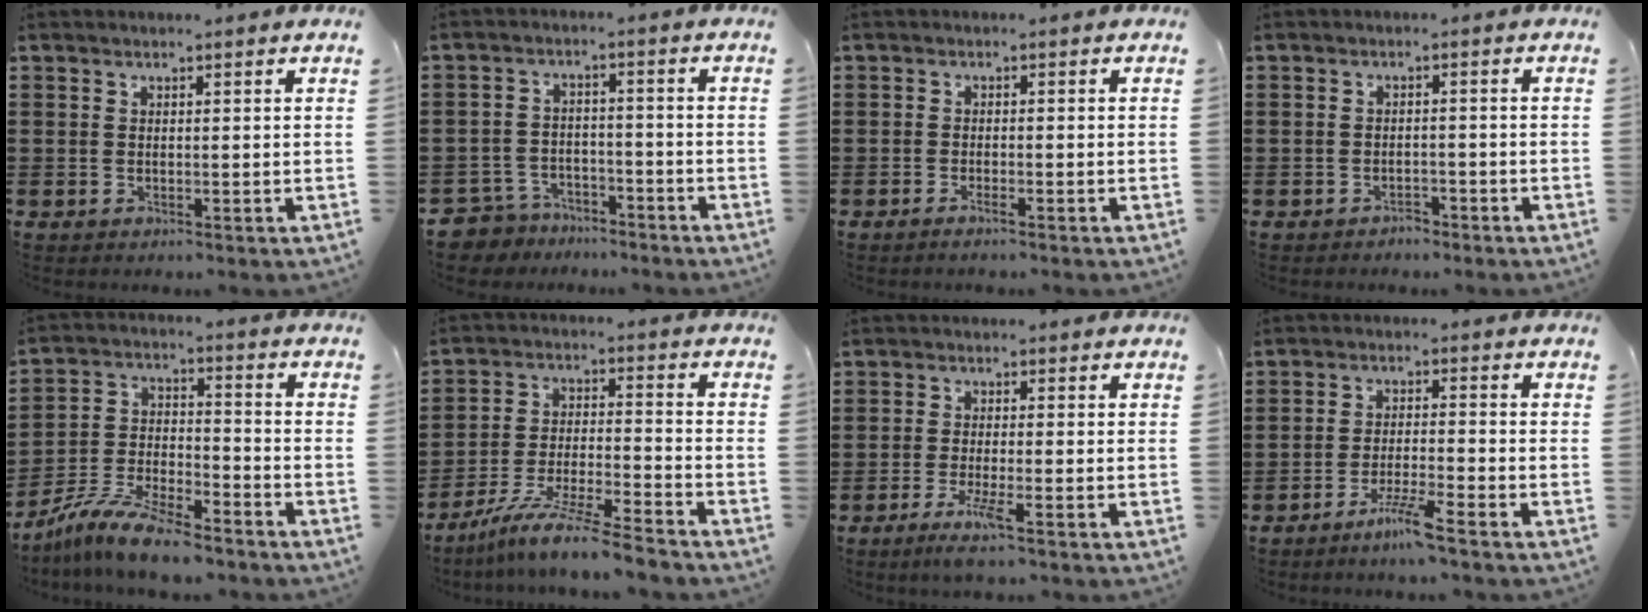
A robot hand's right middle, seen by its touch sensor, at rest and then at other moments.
{"total": 4.6, "force": [-4.4, 1.3, 0.1], "torque": [-0.022, 0.002, -0.097]}
{"total": 1.1, "force": [-0.7, 0.0, 0.8], "torque": [-0.013, -0.004, -0.013]}
{"total": 1.6, "force": [-1.6, 0.4, 0.0], "torque": [-0.006, 0.004, -0.036]}
{"total": 9.4, "force": [-8.5, 1.3, 3.9], "torque": [-0.082, 0.016, -0.166]}
{"total": 9.5, "force": [-8.4, -0.3, 4.5], "torque": [-0.086, 0.002, -0.164]}
{"total": 3.6, "force": [-2.1, 0.0, 2.9], "torque": [-0.062, -0.014, -0.039]}
{"total": 4.7, "force": [-3.6, -0.3, 2.9], "torque": [-0.061, -0.009, -0.068]}